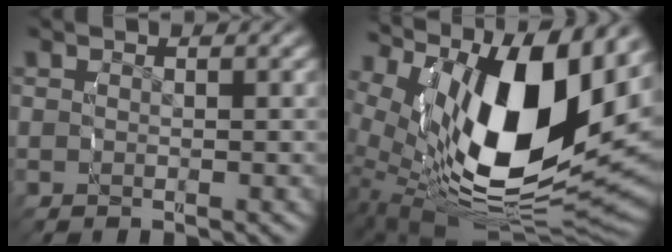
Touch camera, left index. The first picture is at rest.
{"total": 16.9, "force": [0.9, 8.9, 14.4], "torque": [-0.245, -0.023, 0.028]}